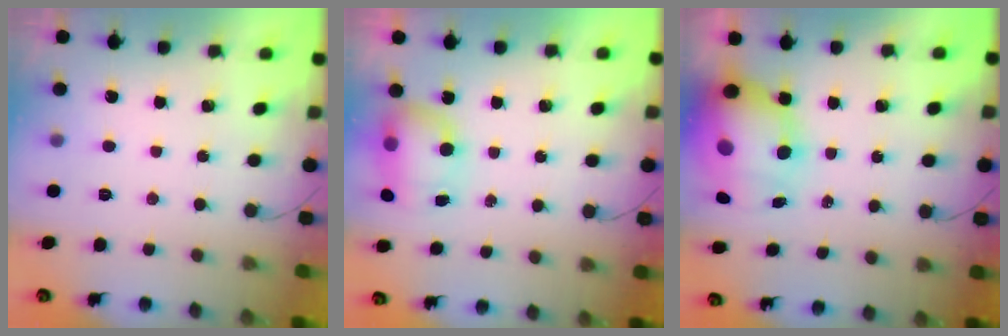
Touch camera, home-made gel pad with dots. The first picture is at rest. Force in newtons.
{"total": 7.8, "press": 7.7, "slide": 1.1}
{"total": 13.2, "press": 12.8, "slide": 3.2}